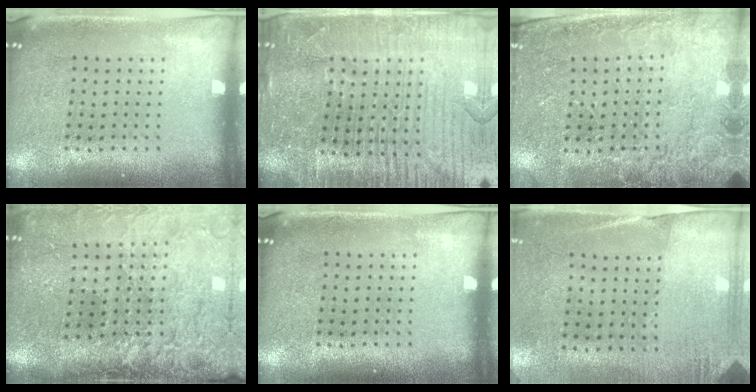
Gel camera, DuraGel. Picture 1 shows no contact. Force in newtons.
{"total": 5.2, "press": 4.8, "slide": 2.1}
{"total": 2.5, "press": 2.4, "slide": 0.7}
{"total": 4.4, "press": 3.6, "slide": 2.5}
{"total": 0.0}
{"total": 2.7, "press": 2.4, "slide": 1.3}